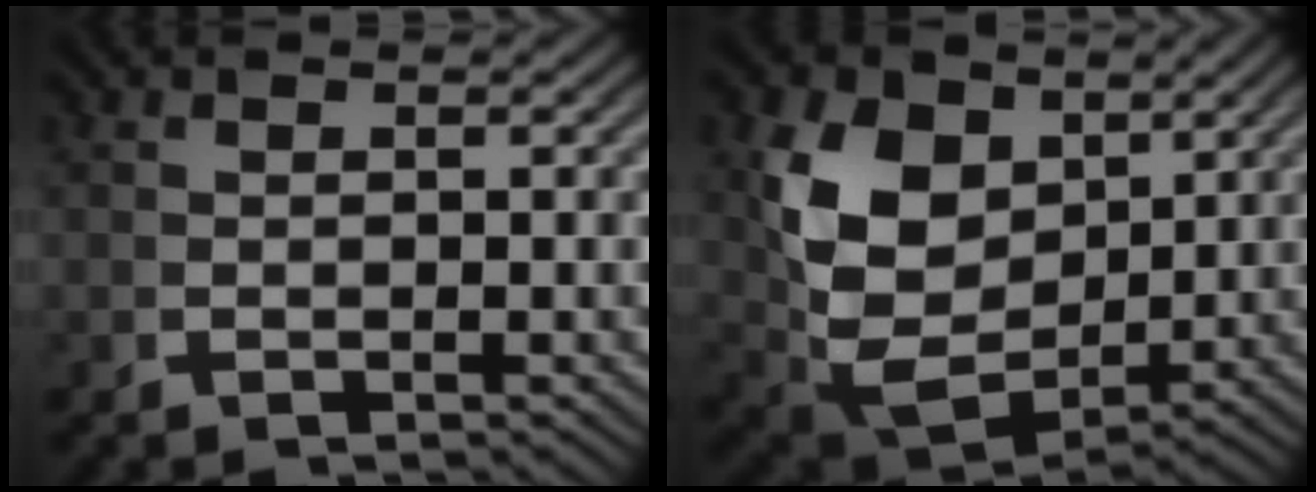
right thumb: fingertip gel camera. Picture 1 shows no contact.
{"total": 11.5, "force": [-0.1, 8.5, 7.8], "torque": [-0.204, -0.062, 0.026]}